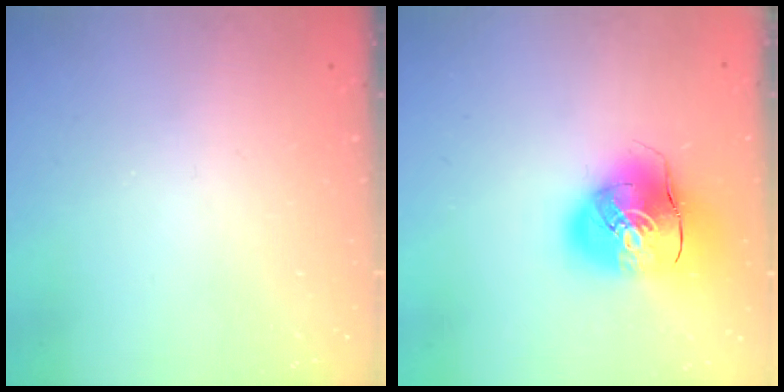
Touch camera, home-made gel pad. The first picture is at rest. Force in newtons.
{"total": 13.9, "press": 13.7, "slide": 2.4}